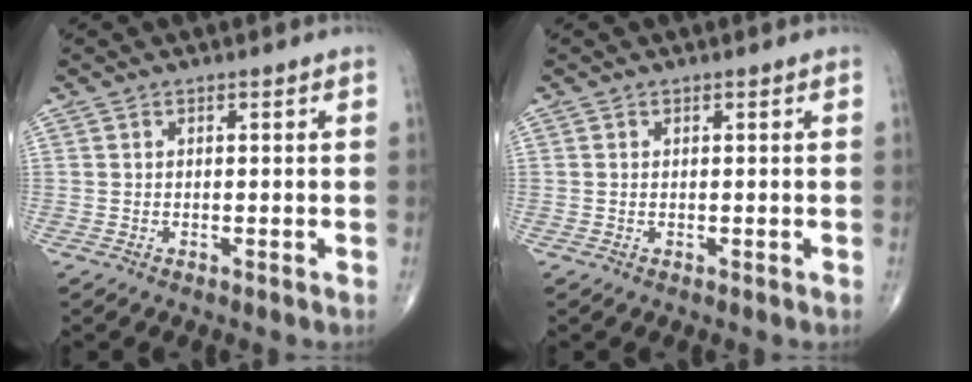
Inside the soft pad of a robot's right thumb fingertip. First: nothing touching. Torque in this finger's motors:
{"motor_torque": [-0.01, -0.11, -0.02, 0.16, 0.01]}